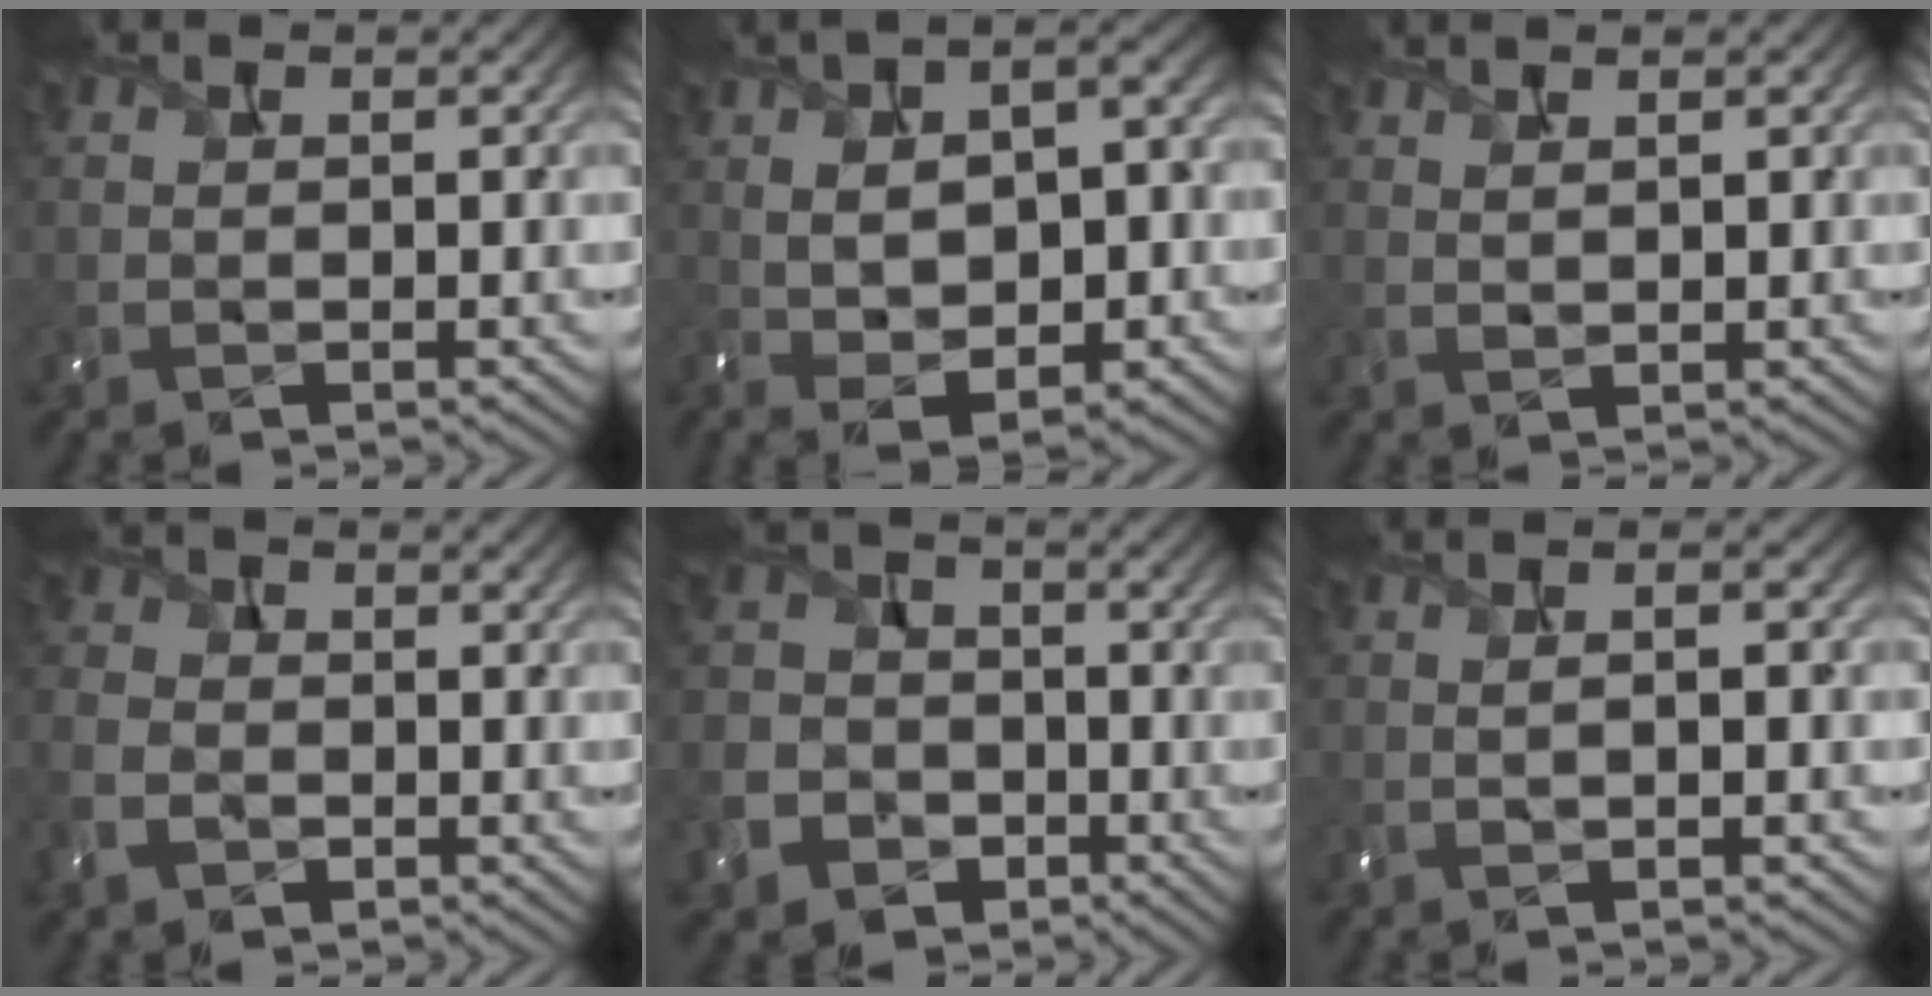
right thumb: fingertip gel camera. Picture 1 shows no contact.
{"total": 12.1, "force": [0.0, 6.3, 10.4], "torque": [-0.181, 0.001, 0.015]}
{"total": 1.9, "force": [1.6, 0.2, 1.1], "torque": [-0.020, -0.003, 0.026]}
{"total": 5.2, "force": [-2.4, 3.7, 2.8], "torque": [-0.087, -0.011, -0.057]}
{"total": 7.6, "force": [-3.7, 6.2, 2.5], "torque": [-0.073, -0.025, -0.085]}
{"total": 2.8, "force": [-0.2, 0.6, 2.8], "torque": [-0.042, 0.001, -0.010]}